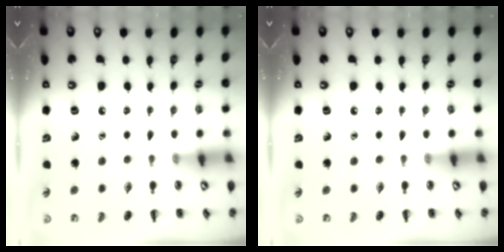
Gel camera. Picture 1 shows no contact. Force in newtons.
{"total": 0.0}